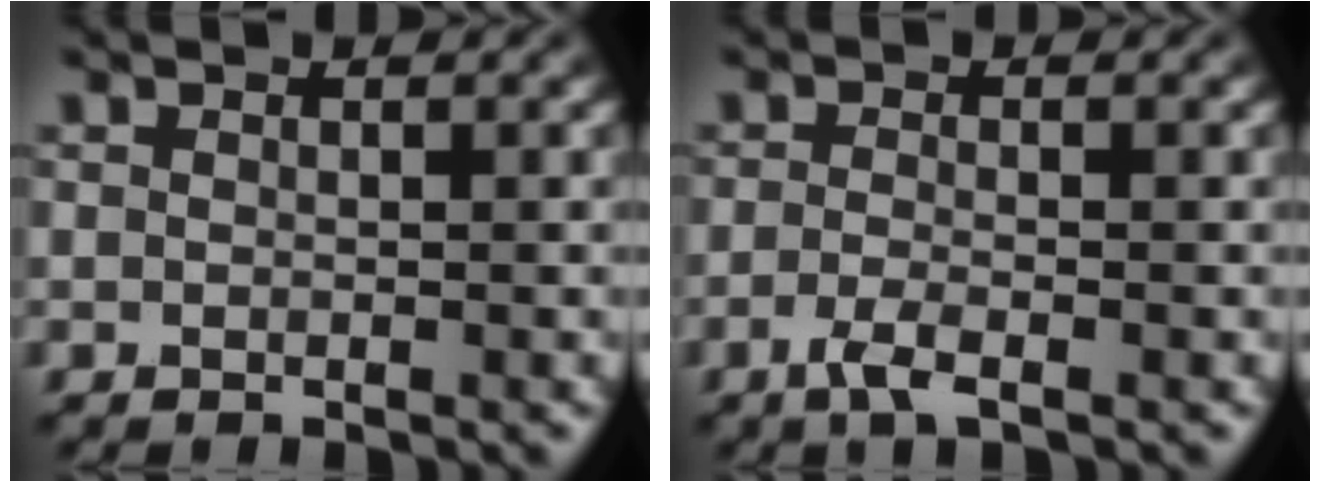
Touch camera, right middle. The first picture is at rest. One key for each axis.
{"total": 2.1, "fx": -1.1, "fy": 0.5, "fz": 1.7, "tx": -0.038, "ty": -0.002, "tz": -0.027}